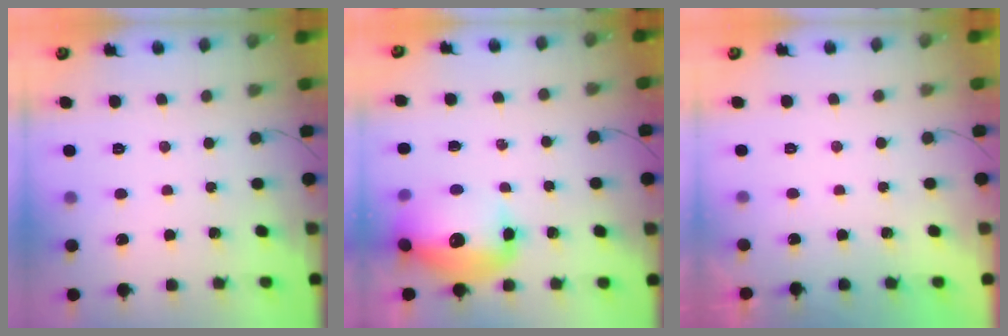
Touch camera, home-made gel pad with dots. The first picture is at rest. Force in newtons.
{"total": 16.2, "press": 15.6, "slide": 4.1}
{"total": 0.0}